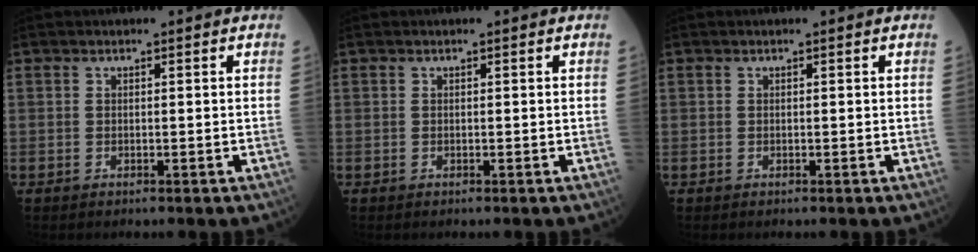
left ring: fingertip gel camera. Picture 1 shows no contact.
{"total": 0.0}
{"total": 0.0}